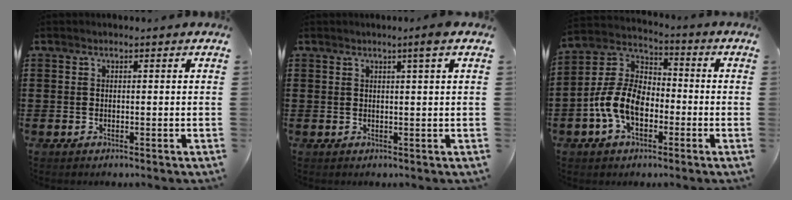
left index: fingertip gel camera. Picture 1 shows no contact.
{"total": 2.1, "force": [1.2, -0.4, 1.7], "torque": [-0.035, -0.004, 0.020]}
{"total": 9.3, "force": [-3.5, 5.8, 6.4], "torque": [-0.172, -0.002, -0.079]}